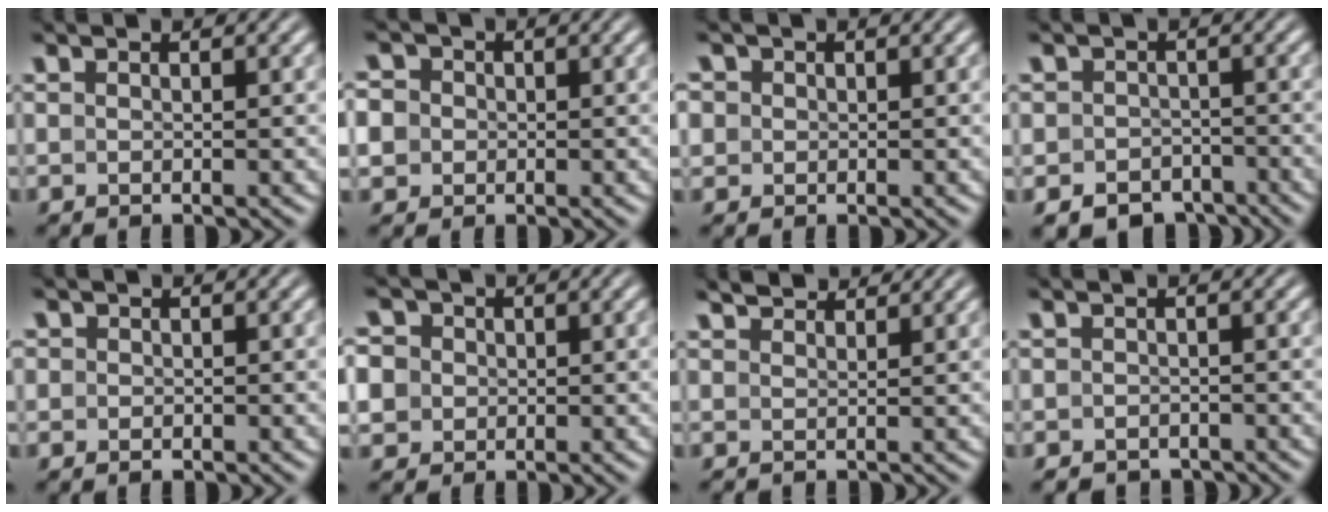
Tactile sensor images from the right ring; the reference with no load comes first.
{"total": 5.6, "force": [0.0, 5.2, 2.0], "torque": [-0.055, -0.009, -0.006]}
{"total": 3.3, "force": [0.3, 3.1, 1.1], "torque": [-0.032, -0.006, 0.004]}
{"total": 6.8, "force": [-4.9, 4.5, 1.2], "torque": [-0.009, -0.021, -0.079]}
{"total": 1.2, "force": [-0.2, 1.2, 0.2], "torque": [-0.005, -0.004, -0.002]}
{"total": 6.6, "force": [0.2, 6.1, 2.6], "torque": [-0.068, -0.013, 0.002]}
{"total": 2.0, "force": [2.0, 0.1, 0.3], "torque": [0.003, -0.005, 0.044]}
{"total": 2.4, "force": [-2.3, 0.8, -0.2], "torque": [0.001, -0.019, -0.029]}